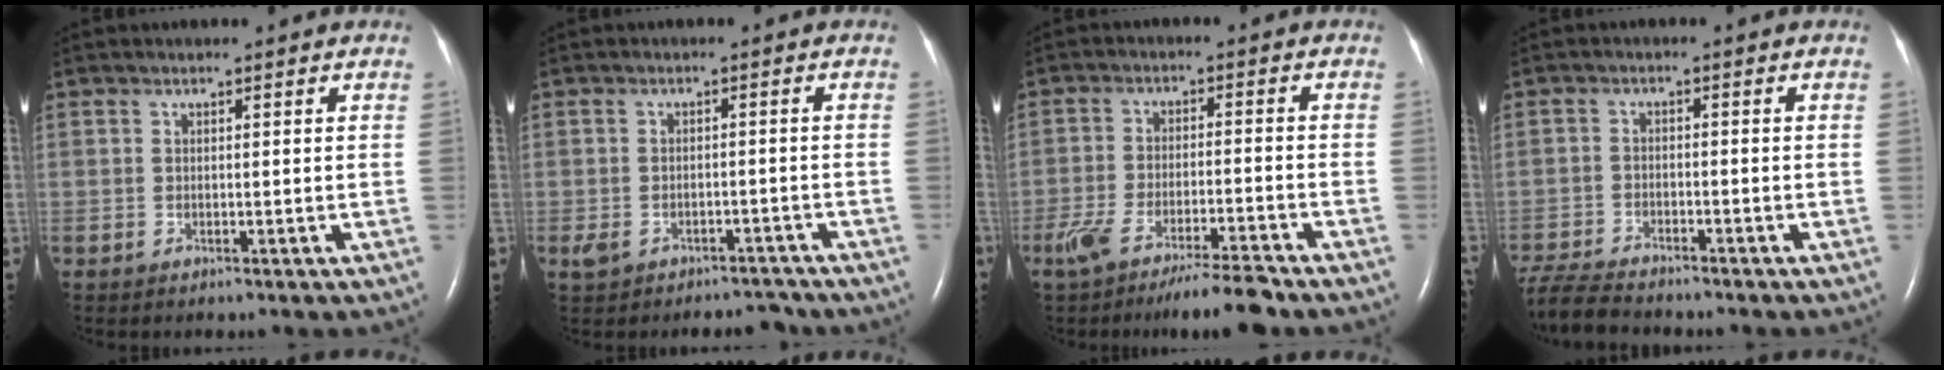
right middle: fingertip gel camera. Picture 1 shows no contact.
{"total": 4.5, "force": [-3.5, 2.3, 1.6], "torque": [-0.036, 0.013, -0.050]}
{"total": 9.9, "force": [-8.0, 0.5, 5.8], "torque": [-0.099, -0.018, -0.133]}
{"total": 8.2, "force": [-7.7, 1.1, 2.8], "torque": [-0.054, -0.018, -0.134]}